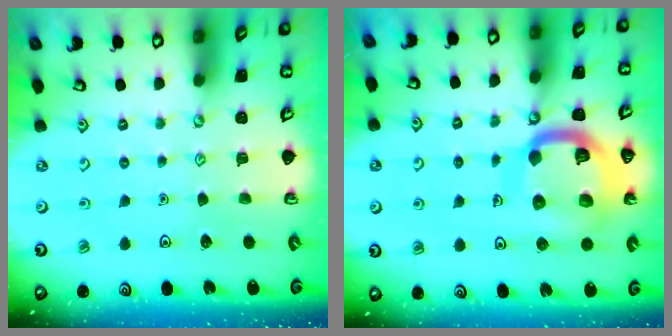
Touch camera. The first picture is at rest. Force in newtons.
{"total": 17.4, "press": 17.3, "slide": 1.9}